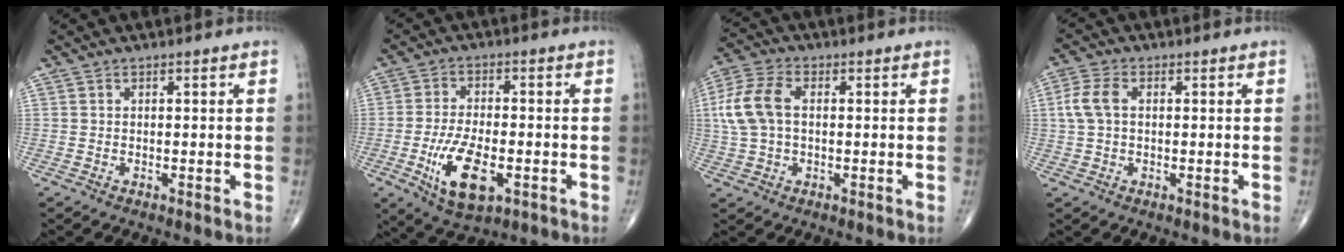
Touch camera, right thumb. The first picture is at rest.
{"total": 11.2, "force": [-3.6, 5.0, 9.3], "torque": [-0.169, 0.001, -0.058]}
{"total": 9.4, "force": [1.0, 5.7, 7.4], "torque": [-0.174, 0.020, 0.017]}
{"total": 5.0, "force": [0.6, 3.1, 3.9], "torque": [-0.097, 0.014, 0.008]}